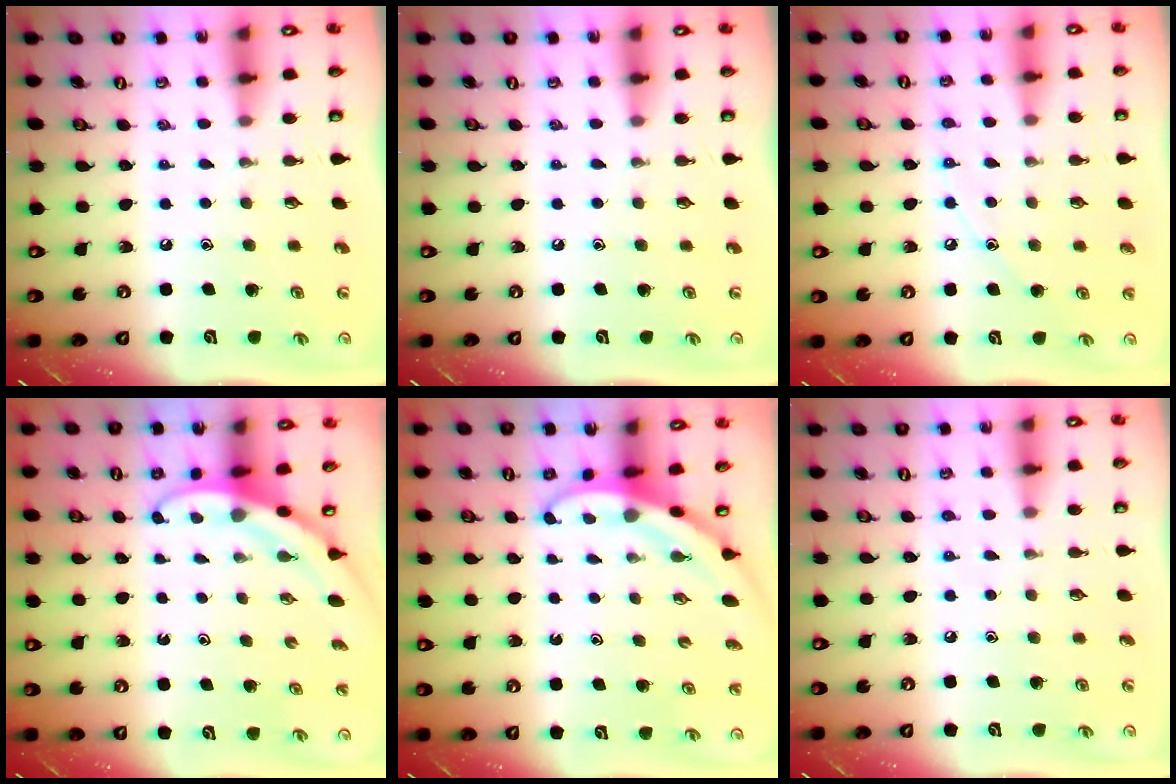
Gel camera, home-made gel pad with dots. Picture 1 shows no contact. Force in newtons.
{"total": 0.0}
{"total": 6.4, "press": 6.3, "slide": 0.4}
{"total": 3.1, "press": 3.1, "slide": 0.1}
{"total": 3.1, "press": 3.1, "slide": 0.1}
{"total": 4.8, "press": 4.6, "slide": 1.1}